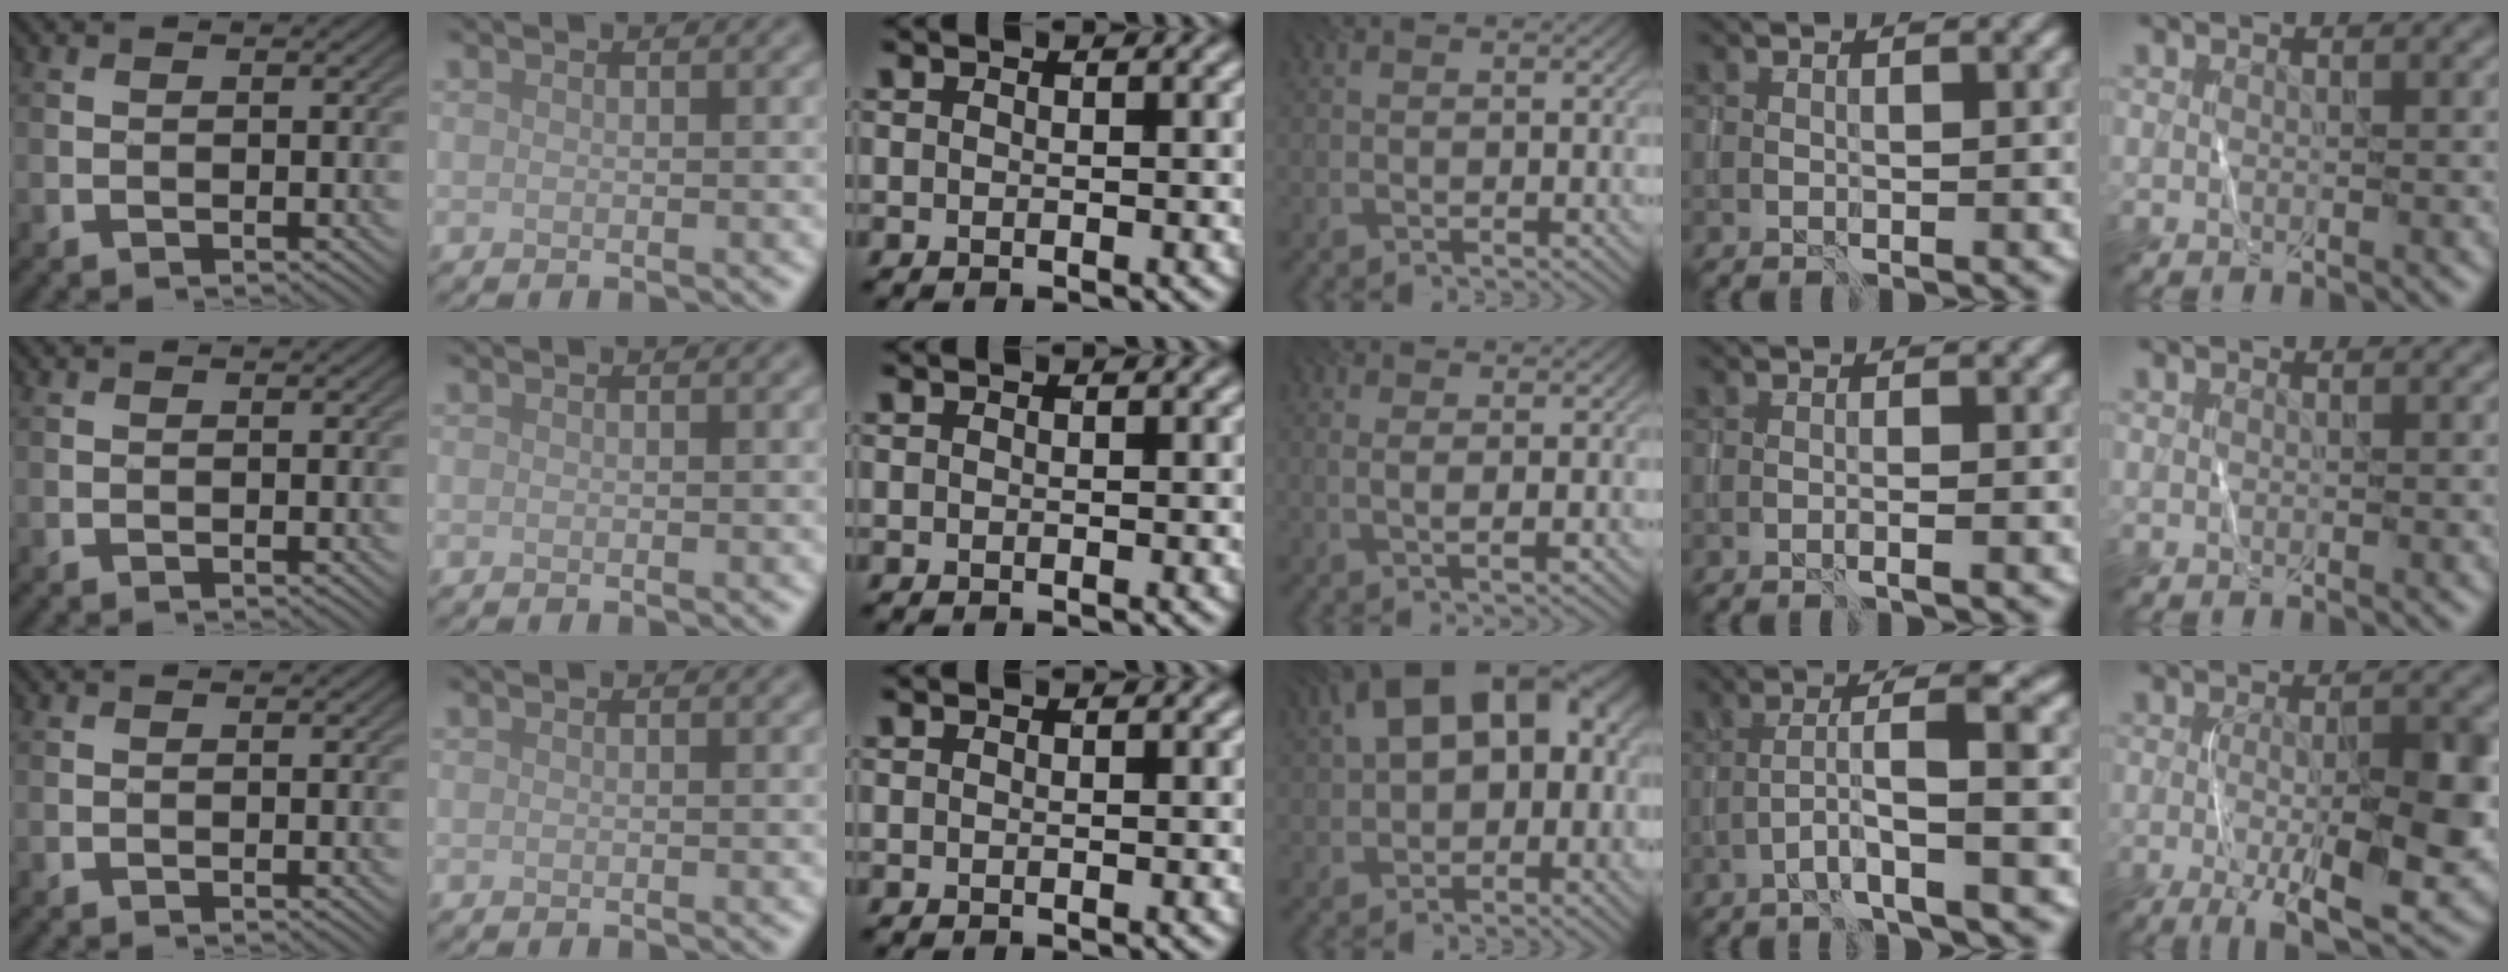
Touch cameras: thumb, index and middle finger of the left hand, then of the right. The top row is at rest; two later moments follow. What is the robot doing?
{"motion": "wrap", "object": "sponge"}